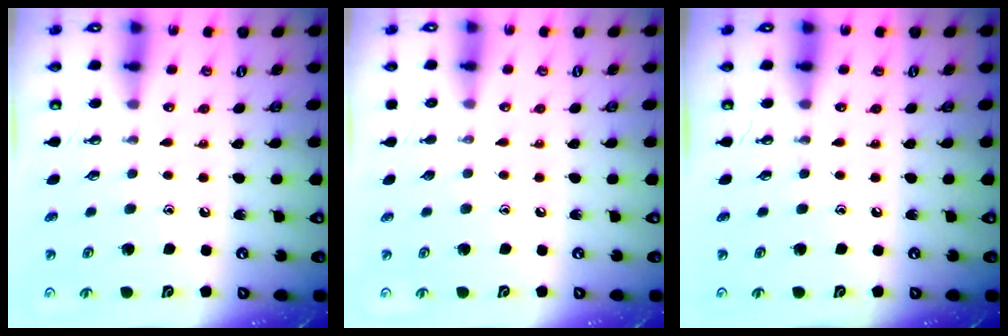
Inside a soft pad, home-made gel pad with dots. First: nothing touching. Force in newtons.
{"total": 0.0}
{"total": 0.0}